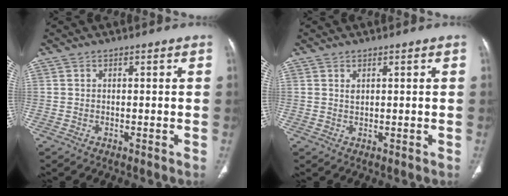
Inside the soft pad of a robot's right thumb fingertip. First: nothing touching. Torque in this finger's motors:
{"motor_torque": [0.37, 0.56, 0.25, 0.41, 0.02]}